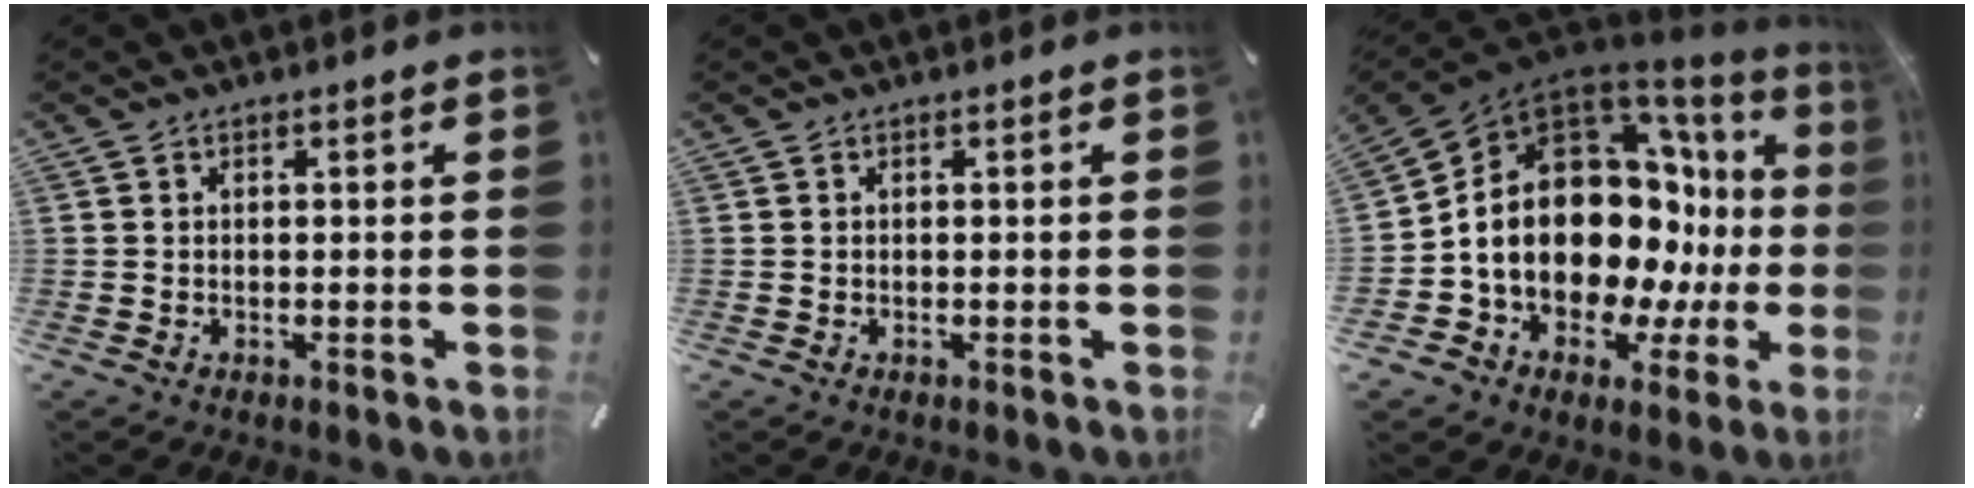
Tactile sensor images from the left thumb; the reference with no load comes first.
{"total": 0.0}
{"total": 21.8, "force": [0.6, 14.8, 16.0], "torque": [-0.288, -0.048, 0.029]}